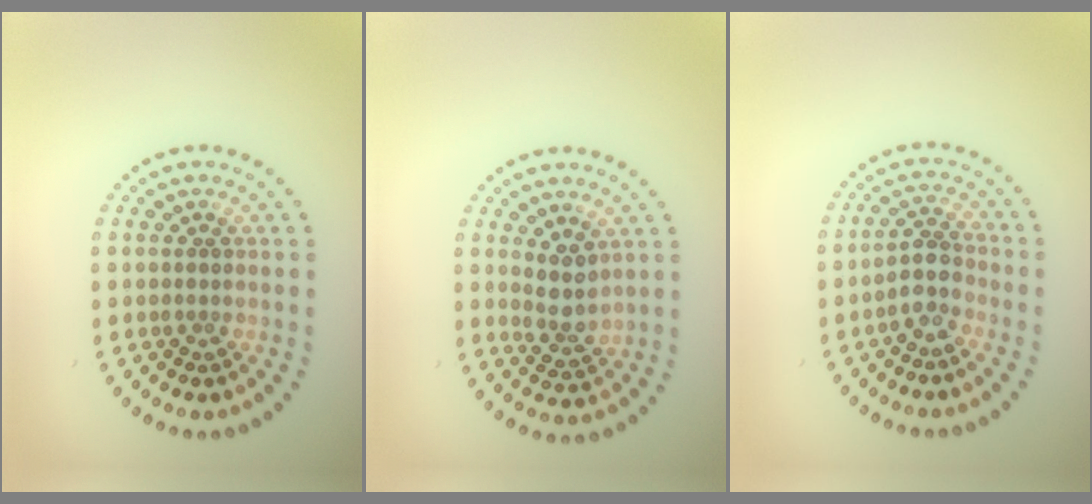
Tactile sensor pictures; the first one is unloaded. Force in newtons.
{"total": 2.3, "press": 1.9, "slide": 1.2}
{"total": 2.5, "press": 2.1, "slide": 1.4}